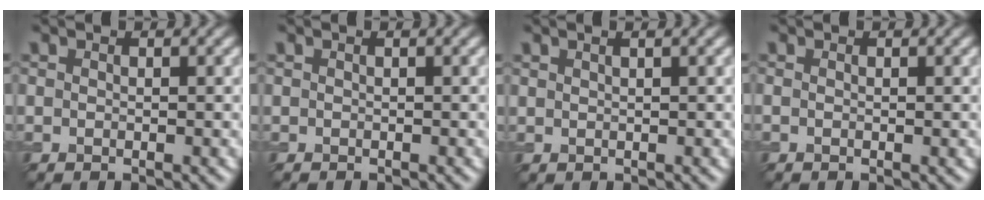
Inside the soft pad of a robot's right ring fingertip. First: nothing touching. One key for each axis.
{"total": 0.6, "fx": -0.2, "fy": 0.3, "fz": 0.5, "tx": 0.002, "ty": 0.001, "tz": -0.004}
{"total": 2.2, "fx": 1.3, "fy": 1.0, "fz": 1.5, "tx": 0.000, "ty": 0.002, "tz": -0.004}
{"total": 0.8, "fx": 0.0, "fy": 0.2, "fz": 0.7, "tx": -0.011, "ty": -0.004, "tz": -0.004}